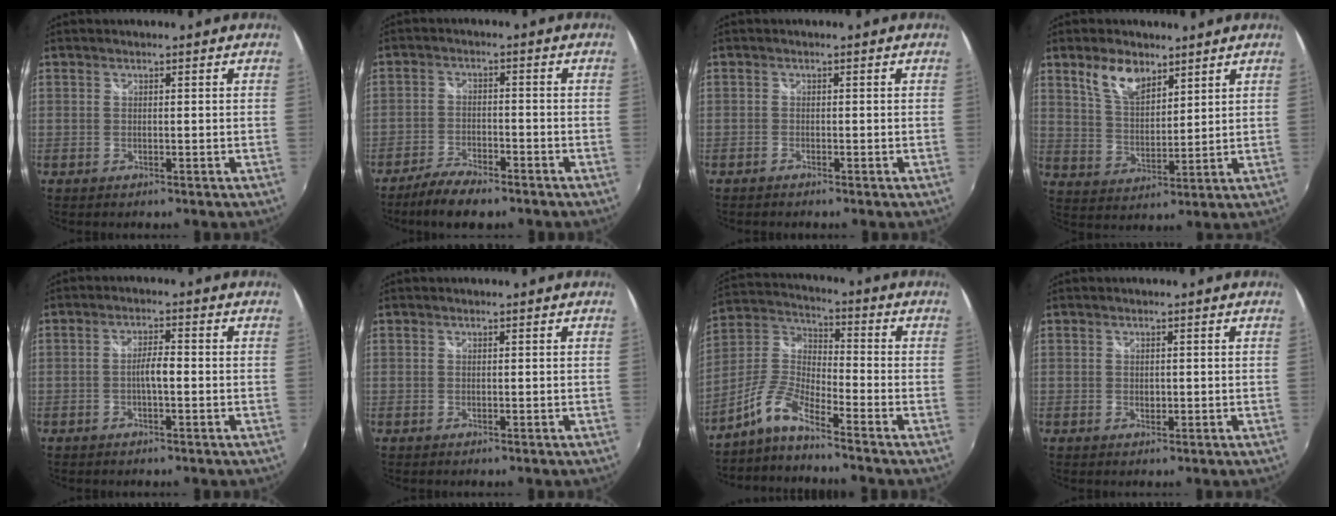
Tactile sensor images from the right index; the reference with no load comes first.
{"total": 7.7, "force": [-6.1, 2.3, 4.1], "torque": [-0.106, -0.012, -0.111]}
{"total": 0.7, "force": [-0.7, 0.2, 0.2], "torque": [-0.004, 0.000, -0.015]}
{"total": 8.2, "force": [5.3, 4.0, 4.9], "torque": [-0.090, 0.011, 0.103]}
{"total": 3.0, "force": [-0.8, 0.5, 2.9], "torque": [-0.053, 0.005, -0.014]}
{"total": 0.0}
{"total": 7.8, "force": [-6.1, 1.1, 4.7], "torque": [-0.119, 0.019, -0.133]}
{"total": 1.2, "force": [0.0, 0.9, 0.8], "torque": [-0.012, 0.000, 0.001]}